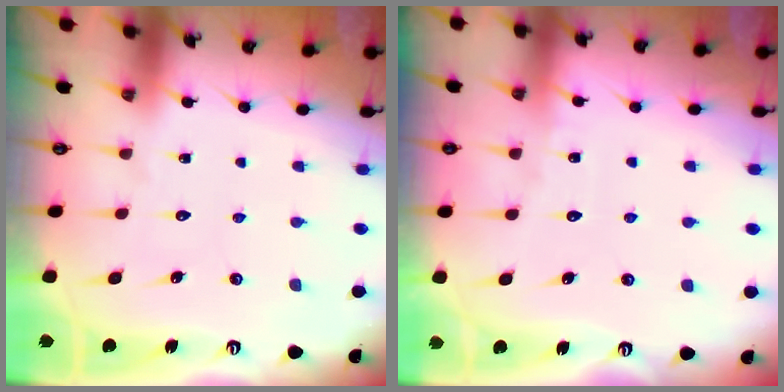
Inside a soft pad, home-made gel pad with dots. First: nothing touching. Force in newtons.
{"total": 4.6, "press": 4.6, "slide": 0.4}